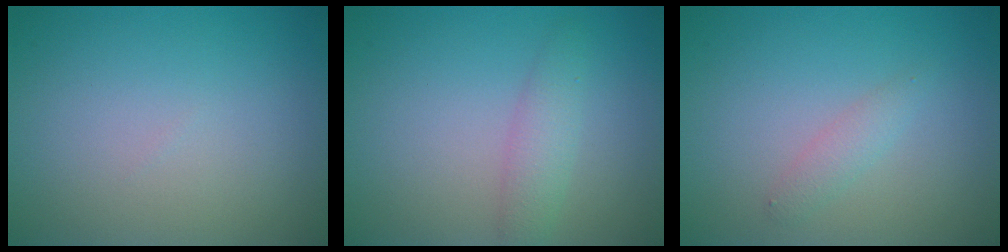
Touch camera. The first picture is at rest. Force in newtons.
{"total": 2.2, "press": 2.2, "slide": 0.0}
{"total": 1.3, "press": 1.3, "slide": 0.0}